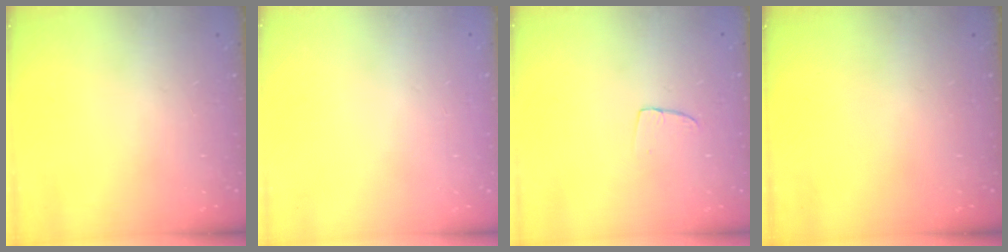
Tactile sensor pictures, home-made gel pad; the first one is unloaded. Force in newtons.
{"total": 0.0}
{"total": 2.9, "press": 2.9, "slide": 0.2}
{"total": 0.0}